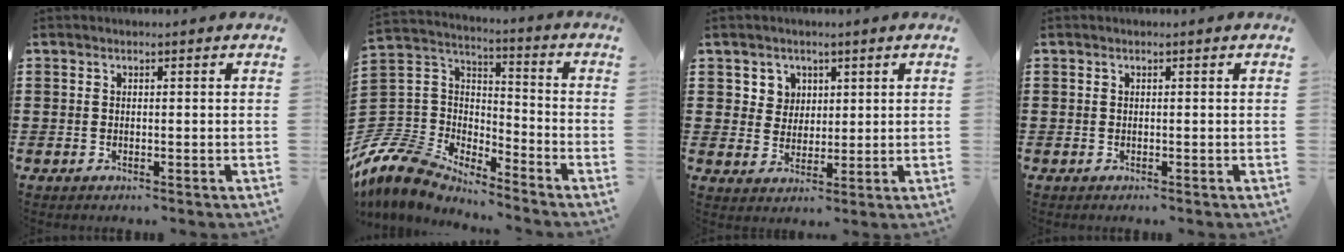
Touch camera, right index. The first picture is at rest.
{"total": 9.1, "force": [-8.3, 3.3, 2.0], "torque": [-0.094, -0.006, -0.178]}
{"total": 3.9, "force": [1.9, 3.4, 0.4], "torque": [-0.018, 0.009, 0.033]}
{"total": 0.0}